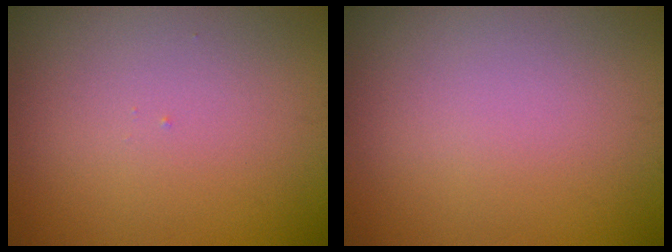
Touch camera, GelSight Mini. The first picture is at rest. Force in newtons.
{"total": 0.0}